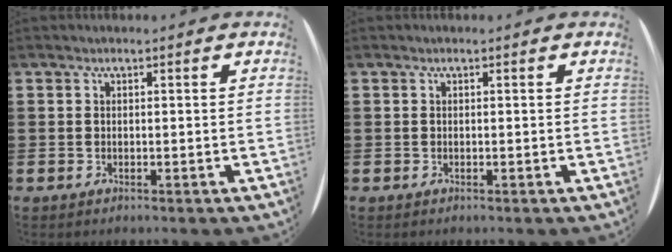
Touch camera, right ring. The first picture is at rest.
{"total": 0.0}